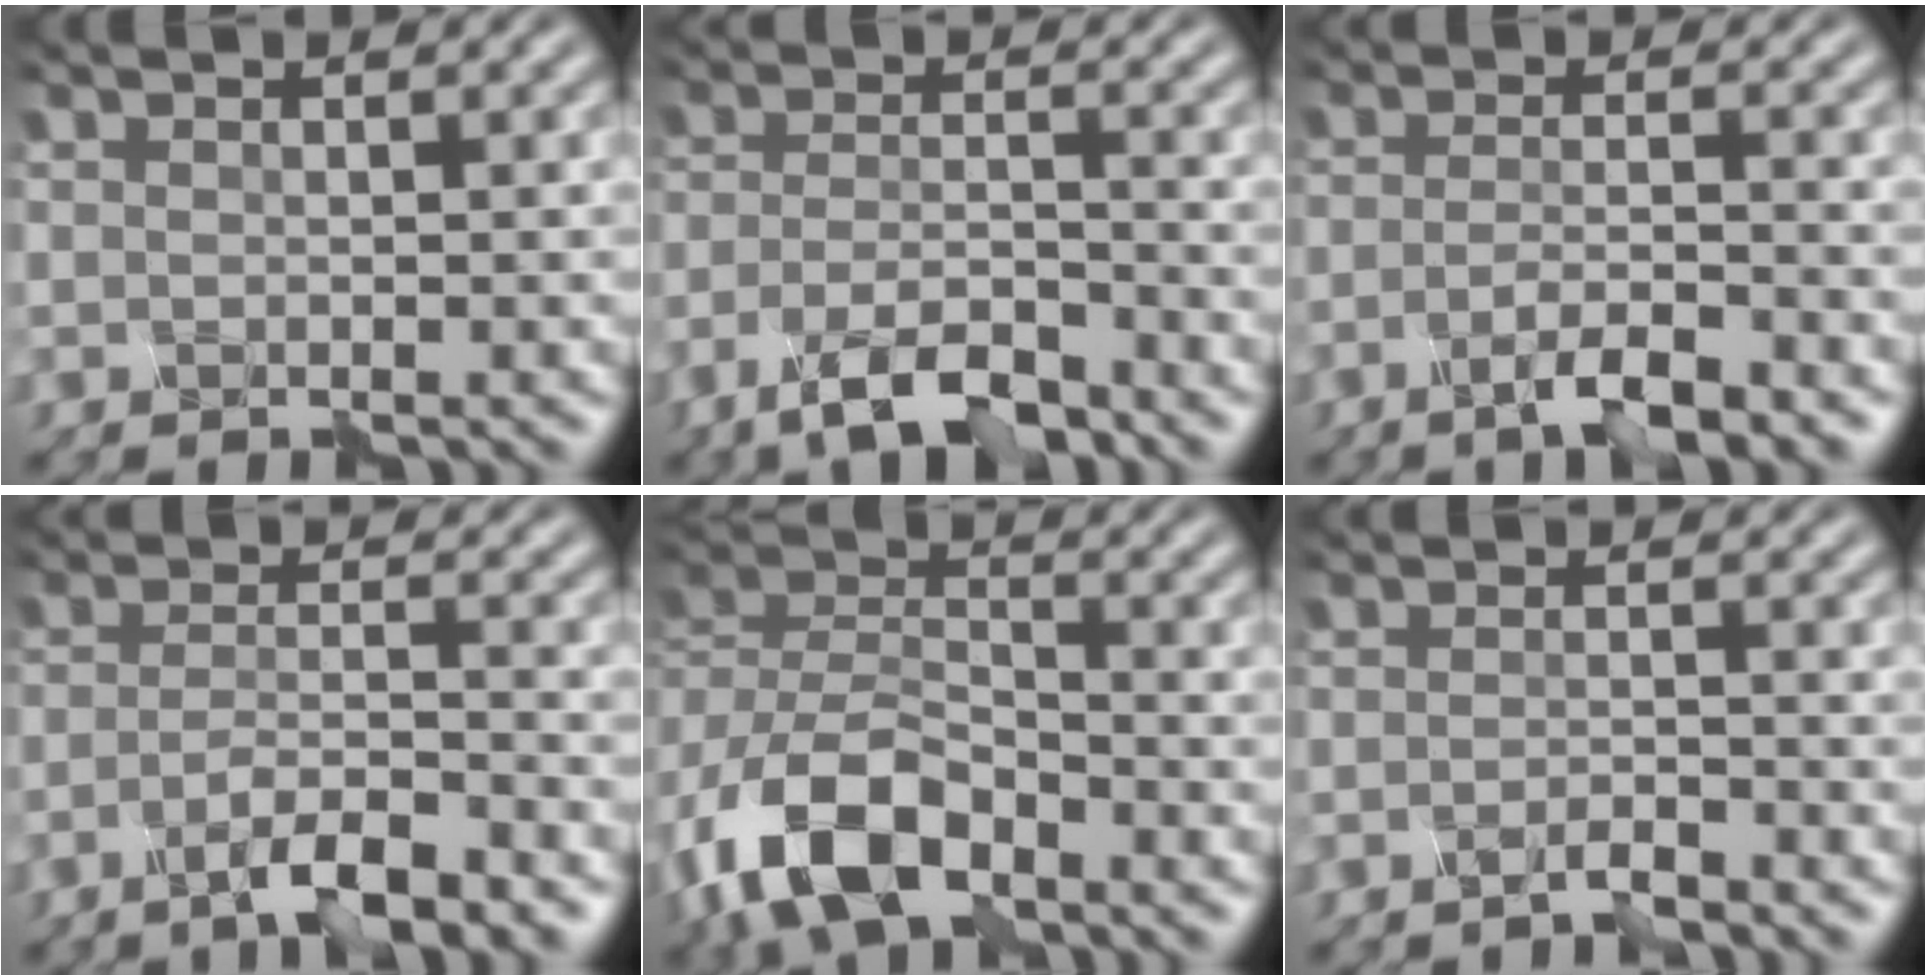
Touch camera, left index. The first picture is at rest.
{"total": 6.2, "force": [-4.6, 1.8, 3.8], "torque": [-0.077, -0.003, -0.087]}
{"total": 4.0, "force": [-2.4, 0.8, 3.1], "torque": [-0.056, 0.001, -0.051]}
{"total": 4.9, "force": [-3.0, 1.0, 3.7], "torque": [-0.065, 0.003, -0.060]}
{"total": 9.7, "force": [-5.2, 5.4, 6.2], "torque": [-0.134, 0.000, -0.108]}
{"total": 1.6, "force": [-1.3, 0.2, 0.9], "torque": [-0.020, 0.000, -0.027]}